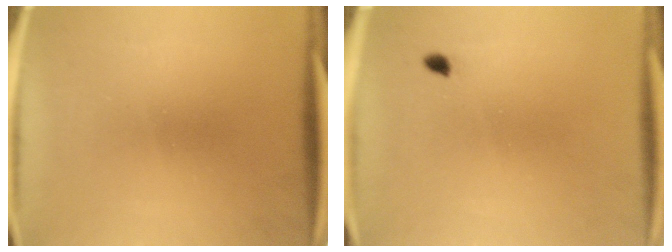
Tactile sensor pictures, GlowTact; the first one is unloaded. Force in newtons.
{"total": 0.9}